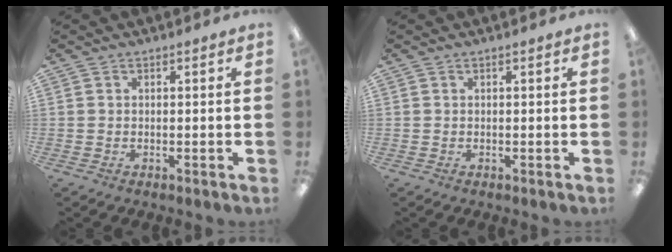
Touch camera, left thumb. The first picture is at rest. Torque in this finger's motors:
{"motor_torque": [0.00, 0.00, -0.10, 0.11, 0.00]}